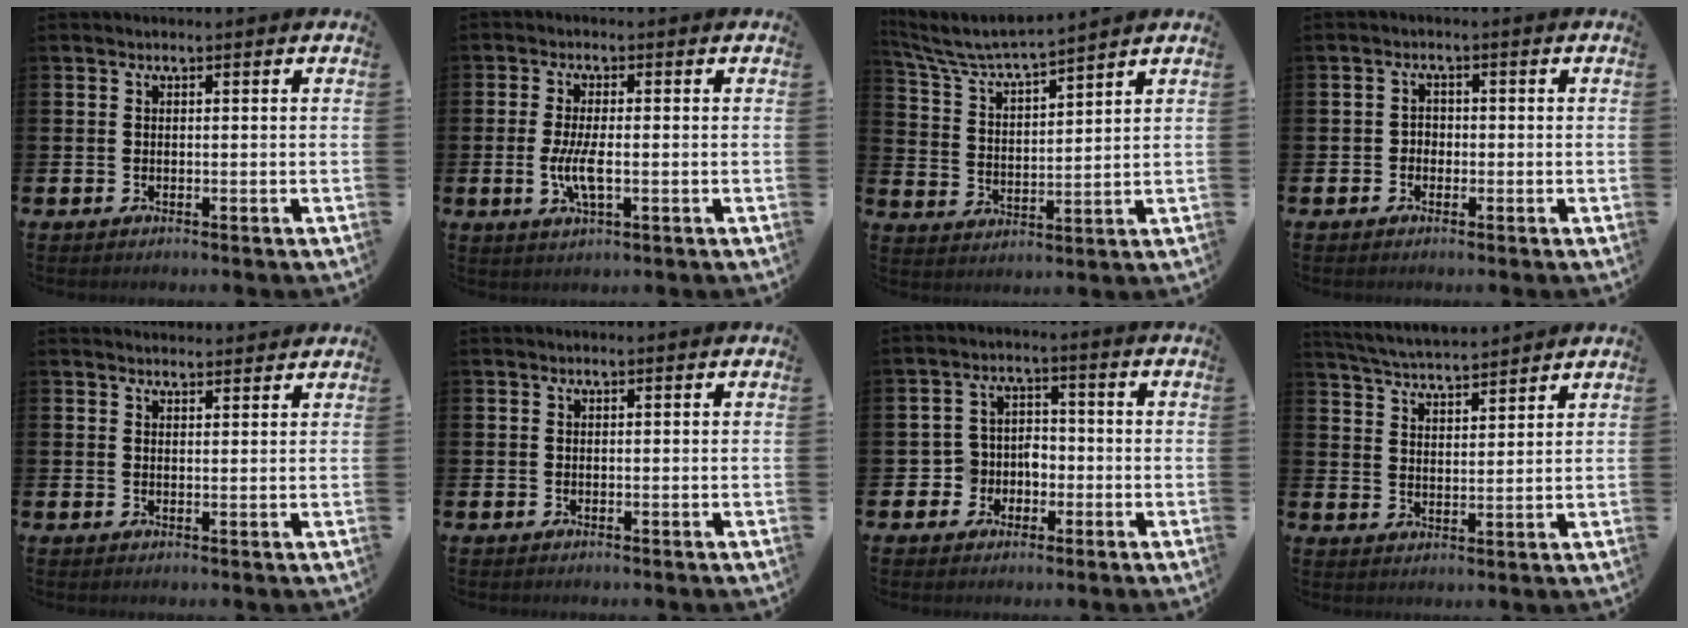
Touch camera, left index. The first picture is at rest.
{"total": 4.5, "force": [-0.7, 1.5, 4.2], "torque": [-0.075, -0.001, -0.015]}
{"total": 5.8, "force": [5.5, 0.1, 1.8], "torque": [-0.060, -0.040, 0.091]}
{"total": 1.7, "force": [-0.8, 1.5, 0.5], "torque": [-0.008, 0.005, -0.019]}
{"total": 2.1, "force": [2.0, 0.4, -0.1], "torque": [0.010, -0.011, 0.034]}
{"total": 0.0}
{"total": 4.3, "force": [-1.7, 3.9, 0.7], "torque": [-0.033, 0.009, -0.038]}
{"total": 5.0, "force": [4.9, 0.2, 0.5], "torque": [-0.029, -0.032, 0.088]}